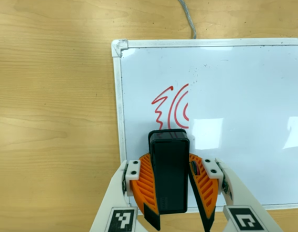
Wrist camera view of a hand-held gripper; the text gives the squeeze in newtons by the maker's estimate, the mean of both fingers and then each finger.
{"total": 10.4, "left": 10.2, "right": 10.6}